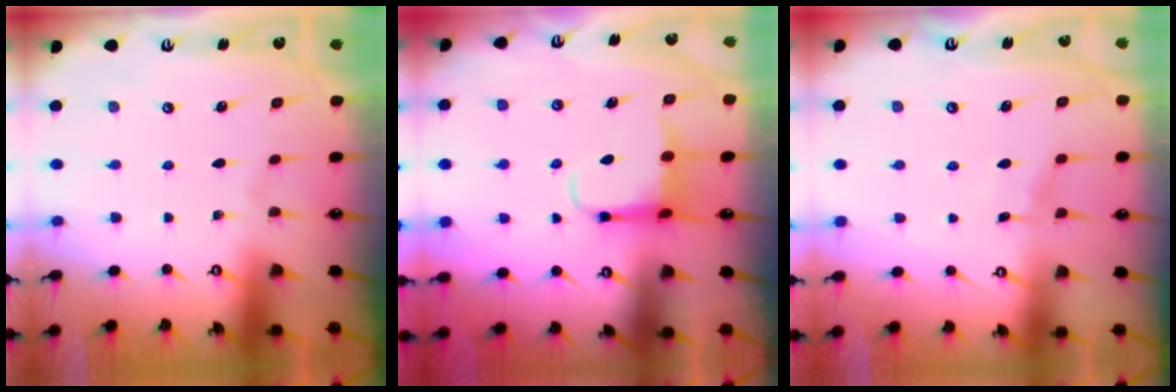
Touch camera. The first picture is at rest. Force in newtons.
{"total": 5.8, "press": 5.6, "slide": 1.2}
{"total": 4.0, "press": 3.9, "slide": 0.5}